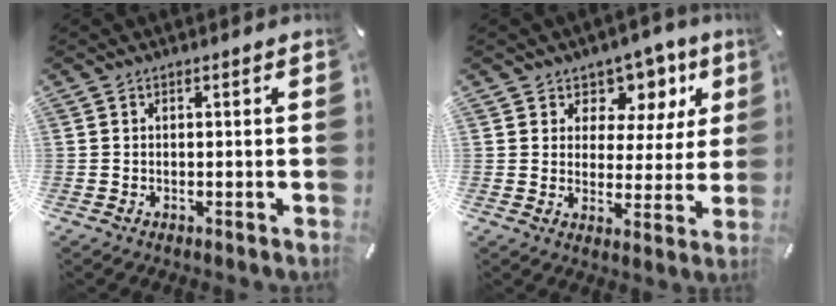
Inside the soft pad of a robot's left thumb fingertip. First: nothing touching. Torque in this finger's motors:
{"motor_torque": [0.32, -0.21, 0.31, -0.01, 0.04]}